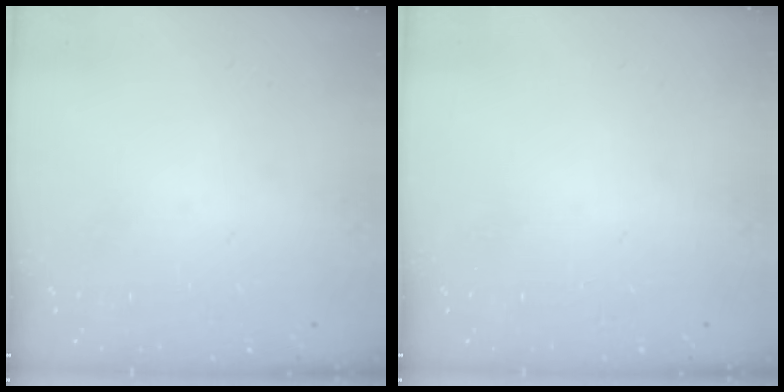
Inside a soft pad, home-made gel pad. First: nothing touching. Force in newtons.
{"total": 0.0}